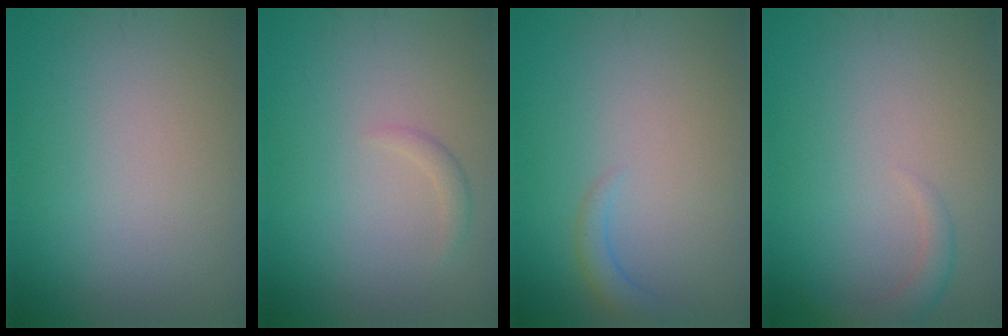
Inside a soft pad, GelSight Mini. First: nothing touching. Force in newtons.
{"total": 1.0, "press": 1.0, "slide": 0.1}
{"total": 1.4, "press": 1.4, "slide": 0.2}
{"total": 1.5, "press": 1.5, "slide": 0.1}